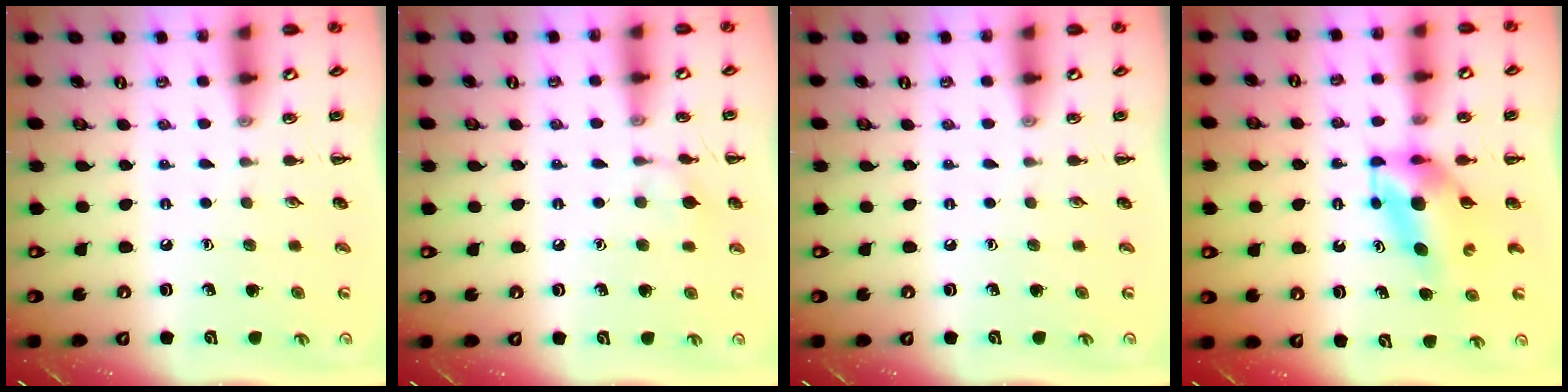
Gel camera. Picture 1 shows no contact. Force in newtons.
{"total": 7.1, "press": 6.8, "slide": 2.0}
{"total": 0.0}
{"total": 5.1, "press": 5.0, "slide": 1.1}